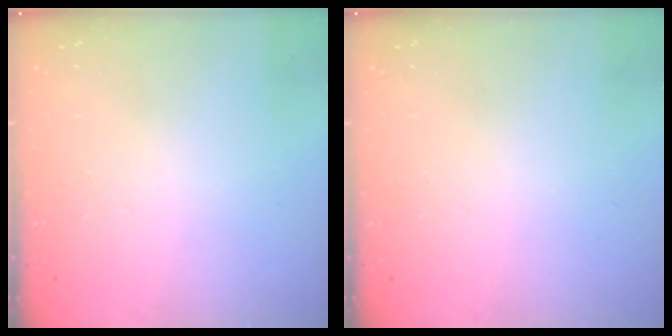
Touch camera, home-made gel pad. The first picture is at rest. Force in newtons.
{"total": 0.0}